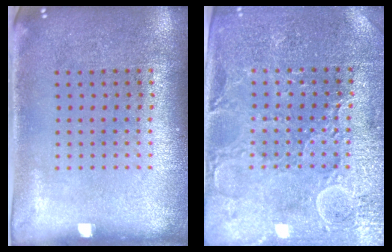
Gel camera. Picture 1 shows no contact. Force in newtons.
{"total": 3.4, "press": 3.4, "slide": 0.7}